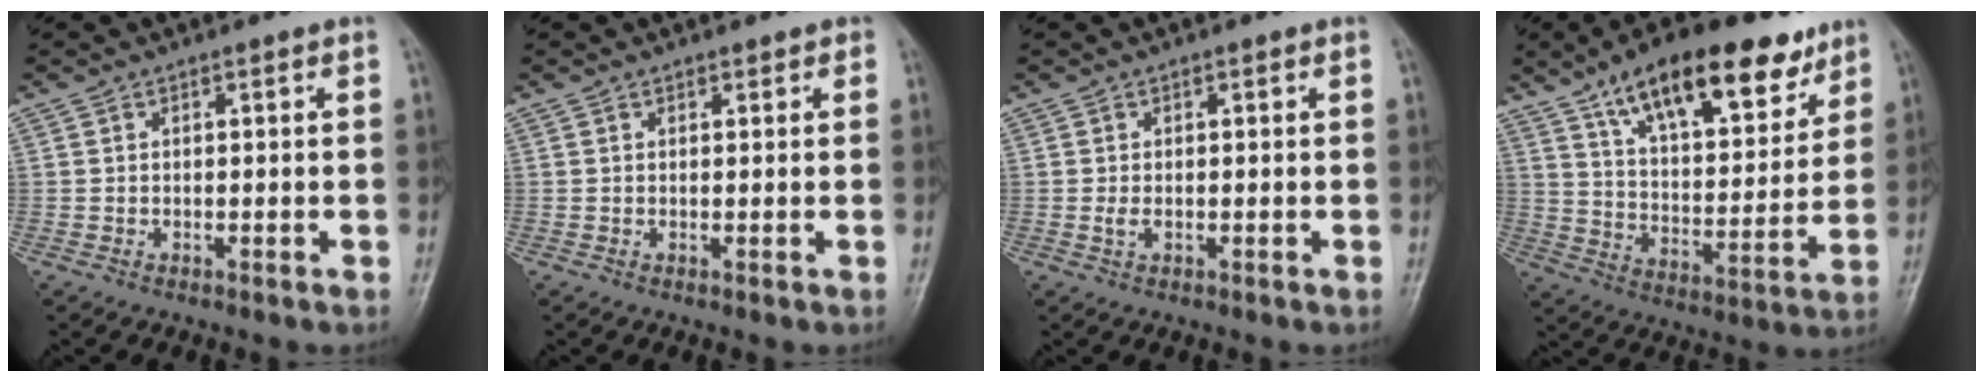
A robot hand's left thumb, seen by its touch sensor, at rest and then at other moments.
{"total": 1.0, "force": [0.6, 0.6, 0.3], "torque": [0.010, -0.002, 0.004]}
{"total": 1.7, "force": [-0.1, 1.0, 1.4], "torque": [-0.024, -0.003, -0.004]}
{"total": 21.6, "force": [13.5, 8.9, 14.4], "torque": [-0.183, -0.043, 0.223]}